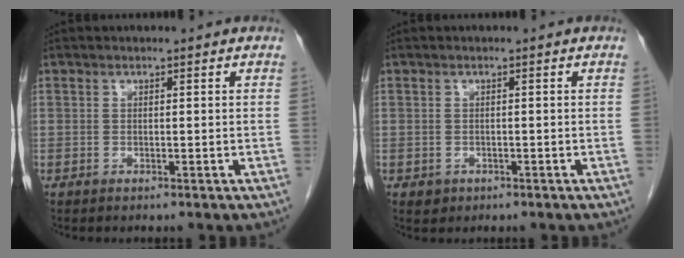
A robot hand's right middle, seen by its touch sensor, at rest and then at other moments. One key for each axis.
{"total": 1.2, "fx": -0.5, "fy": 1.1, "fz": 0.2, "tx": -0.002, "ty": 0.004, "tz": -0.002}